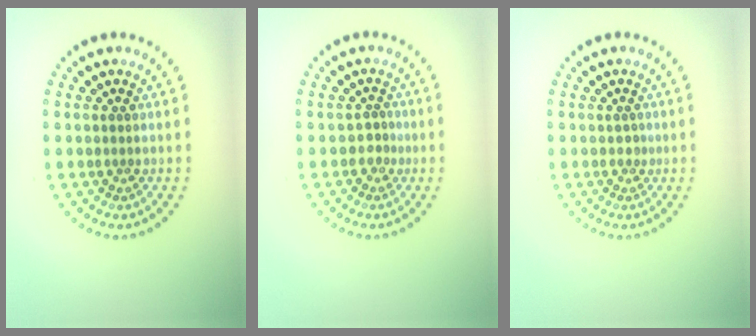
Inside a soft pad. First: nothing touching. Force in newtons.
{"total": 1.2, "press": 0.9, "slide": 0.8}
{"total": 0.7, "press": 0.5, "slide": 0.5}